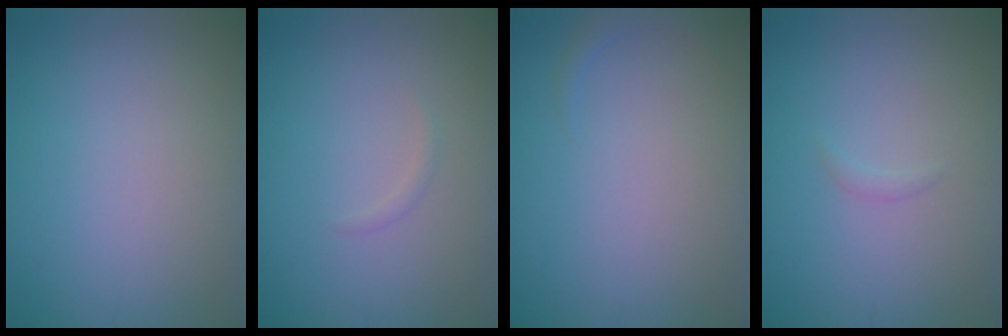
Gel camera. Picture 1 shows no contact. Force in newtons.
{"total": 0.6, "press": 0.6, "slide": 0.0}
{"total": 0.8, "press": 0.8, "slide": 0.0}
{"total": 0.5, "press": 0.5, "slide": 0.1}